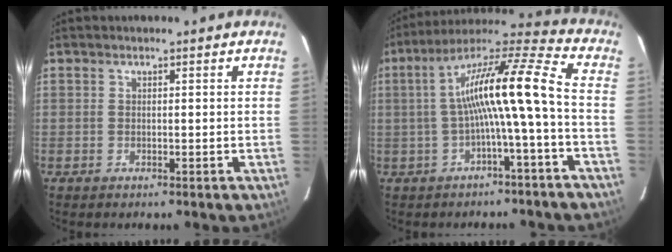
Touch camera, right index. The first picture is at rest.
{"total": 14.6, "force": [-1.8, 0.1, 14.5], "torque": [-0.262, 0.019, -0.036]}